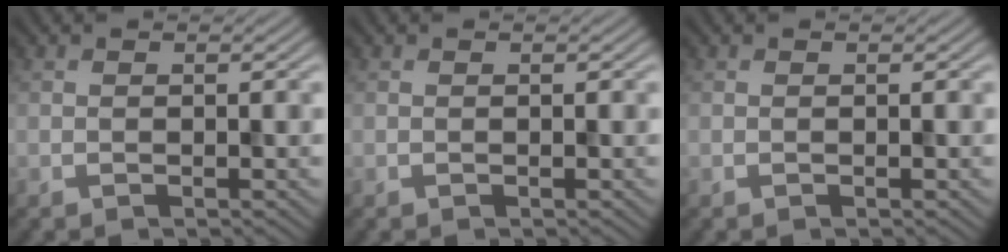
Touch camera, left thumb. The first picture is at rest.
{"total": 0.0}
{"total": 0.0}